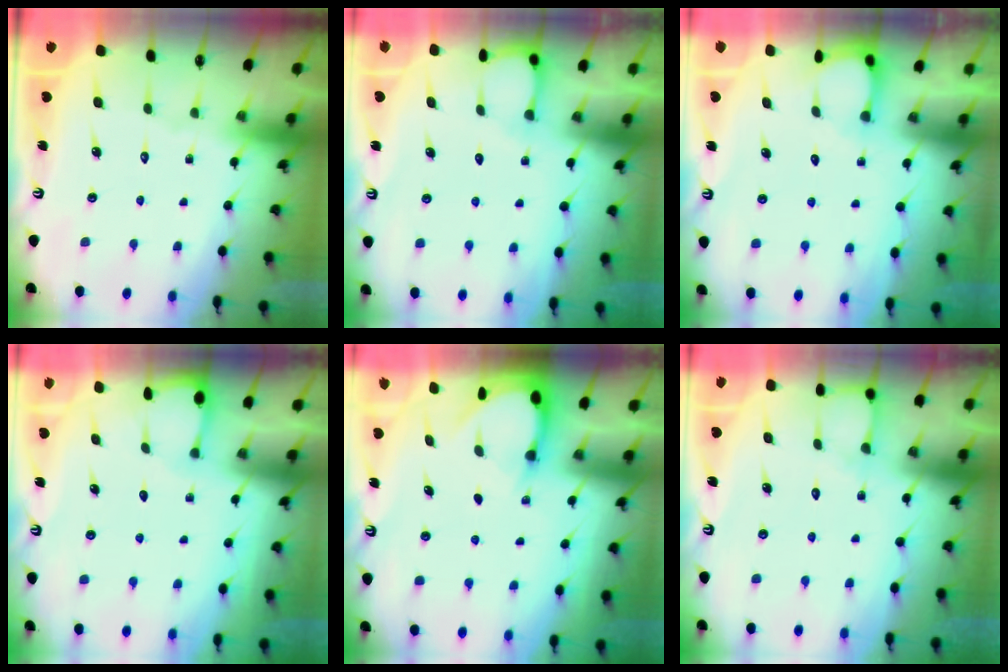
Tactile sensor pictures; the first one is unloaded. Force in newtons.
{"total": 2.7, "press": 2.7, "slide": 0.3}
{"total": 2.1, "press": 2.1, "slide": 0.3}
{"total": 2.0, "press": 2.0, "slide": 0.2}
{"total": 3.0, "press": 3.0, "slide": 0.3}
{"total": 5.5, "press": 5.5, "slide": 0.5}